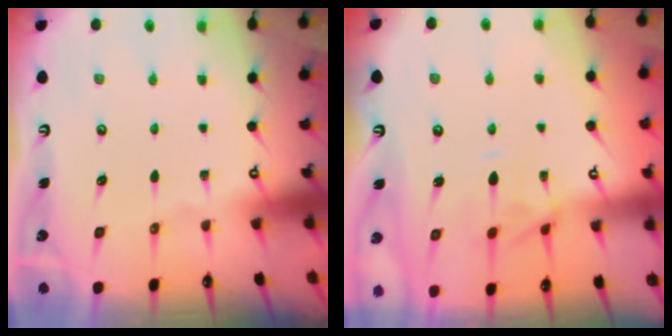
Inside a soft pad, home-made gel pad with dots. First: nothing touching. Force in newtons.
{"total": 1.4, "press": 1.1, "slide": 0.9}